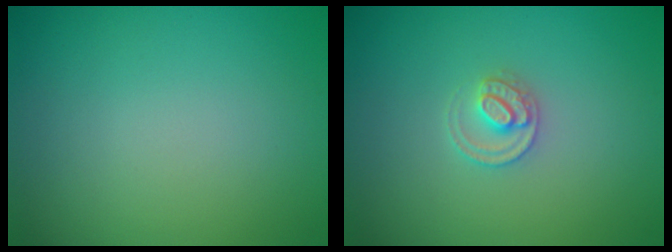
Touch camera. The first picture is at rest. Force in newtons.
{"total": 2.1, "press": 2.1, "slide": 0.2}